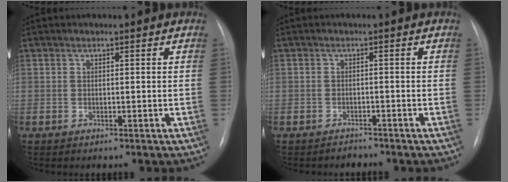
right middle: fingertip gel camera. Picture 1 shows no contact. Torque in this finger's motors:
{"motor_torque": [-0.07, -0.46, -0.39, -0.12]}